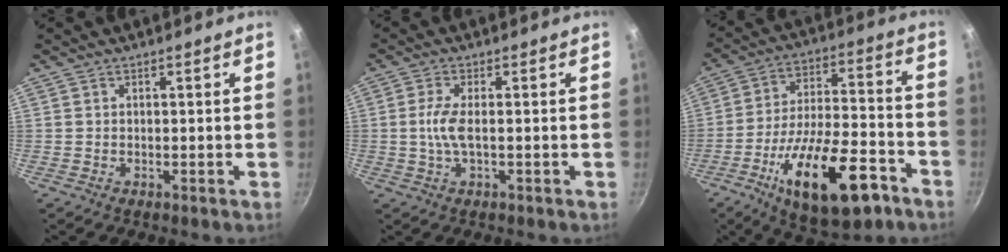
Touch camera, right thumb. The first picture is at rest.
{"total": 4.2, "force": [-0.3, 1.2, 4.1], "torque": [-0.095, 0.003, -0.011]}
{"total": 19.7, "force": [-9.5, 7.8, 15.3], "torque": [-0.235, 0.046, -0.146]}